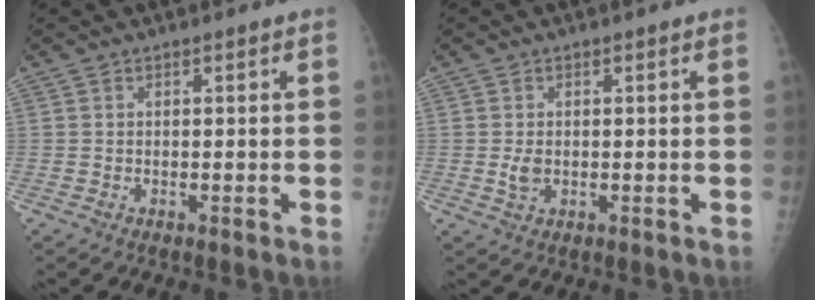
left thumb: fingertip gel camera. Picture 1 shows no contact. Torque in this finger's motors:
{"motor_torque": [0.47, 0.66, 0.55, 0.18, 0.00]}